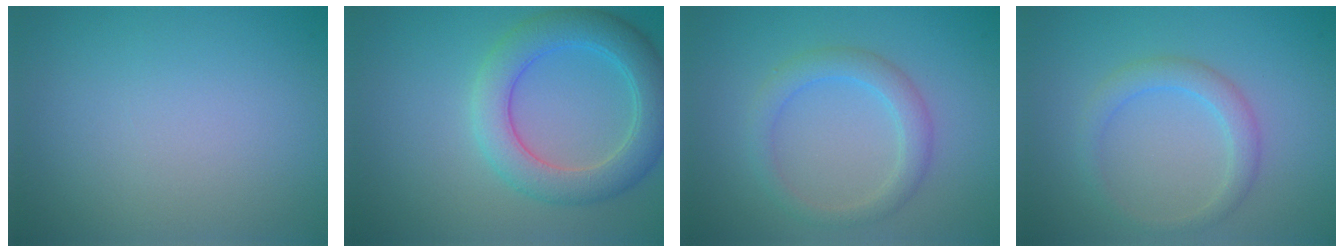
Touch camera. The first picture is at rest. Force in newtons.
{"total": 5.4, "press": 5.4, "slide": 0.1}
{"total": 2.7, "press": 2.7, "slide": 0.1}
{"total": 2.3, "press": 2.3, "slide": 0.0}